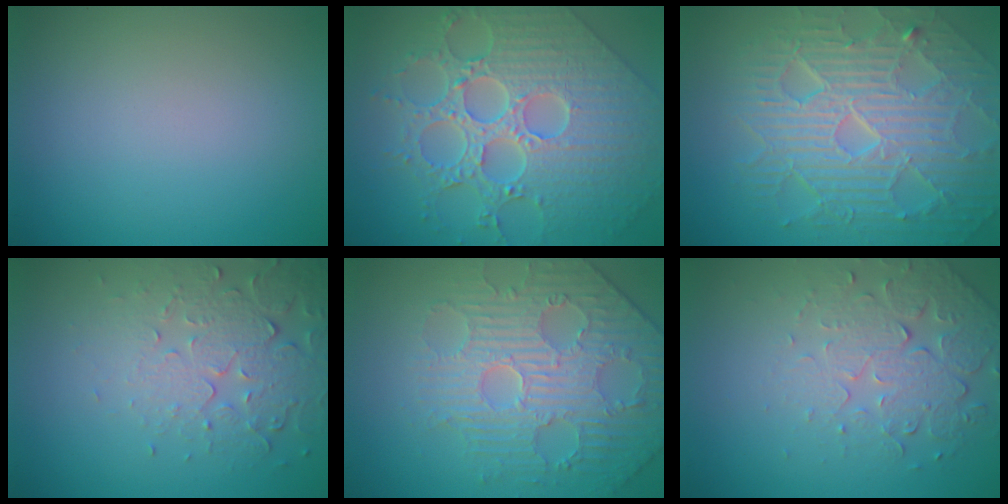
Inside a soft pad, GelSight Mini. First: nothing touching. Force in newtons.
{"total": 9.4, "press": 6.9, "slide": 6.4}
{"total": 10.1, "press": 6.5, "slide": 7.7}
{"total": 5.2, "press": 3.8, "slide": 3.5}
{"total": 4.7, "press": 4.7, "slide": 0.2}
{"total": 5.2, "press": 3.7, "slide": 3.6}